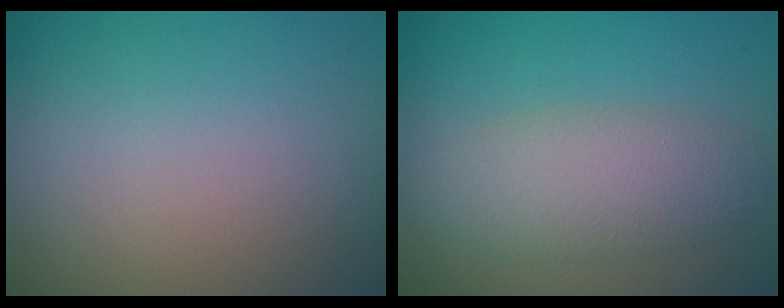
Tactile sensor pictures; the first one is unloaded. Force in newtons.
{"total": 4.0, "press": 4.0, "slide": 0.1}